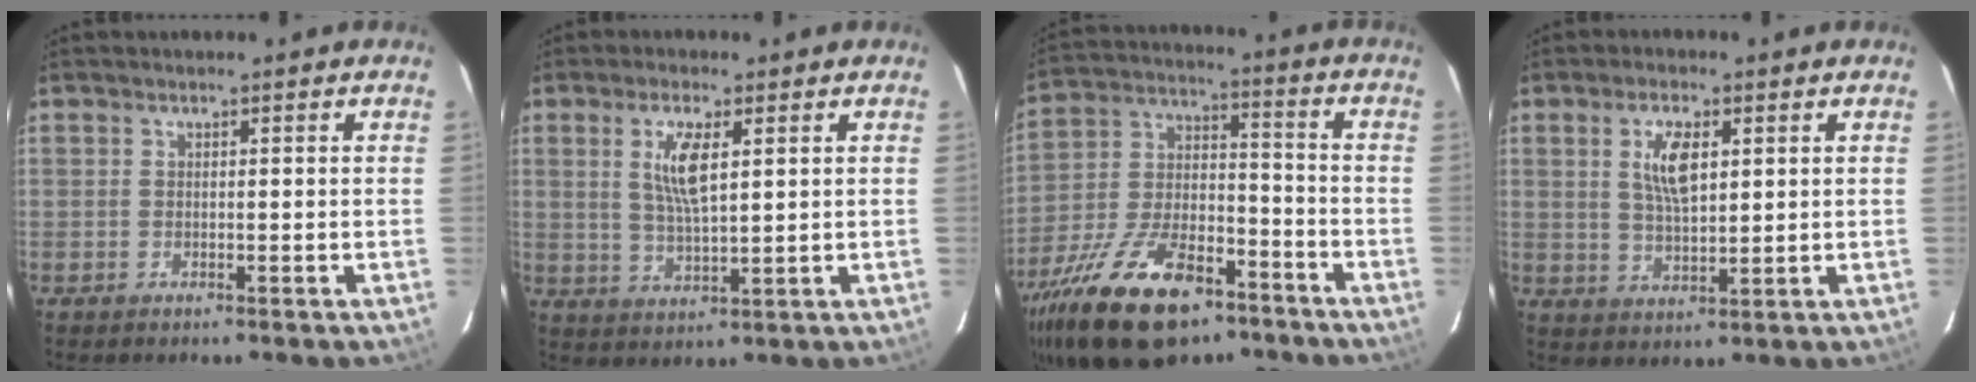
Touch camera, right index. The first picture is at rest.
{"total": 7.0, "force": [2.4, 3.0, 5.8], "torque": [-0.106, 0.002, 0.049]}
{"total": 23.7, "force": [-15.0, 10.6, 15.0], "torque": [-0.302, -0.016, -0.250]}
{"total": 6.6, "force": [2.1, 2.7, 5.6], "torque": [-0.103, 0.002, 0.043]}